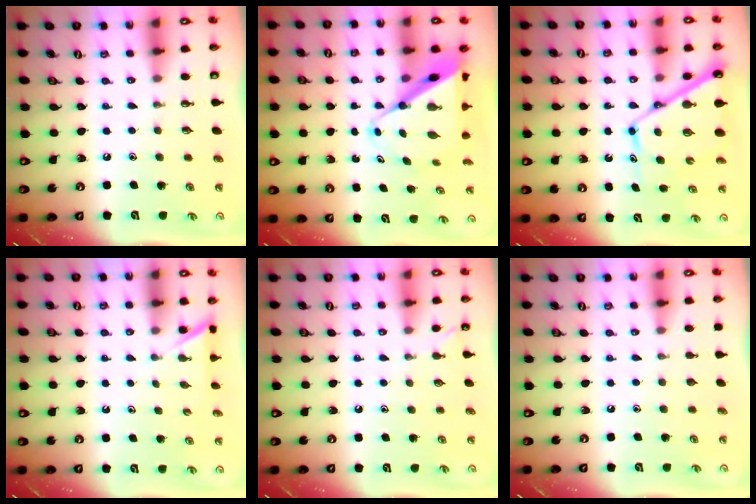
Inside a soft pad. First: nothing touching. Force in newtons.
{"total": 11.5, "press": 11.5, "slide": 0.7}
{"total": 12.5, "press": 12.5, "slide": 1.1}
{"total": 1.6, "press": 1.6, "slide": 0.2}
{"total": 3.0, "press": 3.0, "slide": 0.3}
{"total": 0.0}